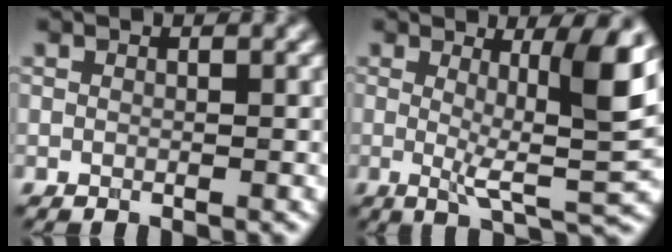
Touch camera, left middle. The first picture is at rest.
{"total": 7.6, "force": [1.4, 1.5, 7.4], "torque": [-0.105, -0.017, 0.026]}